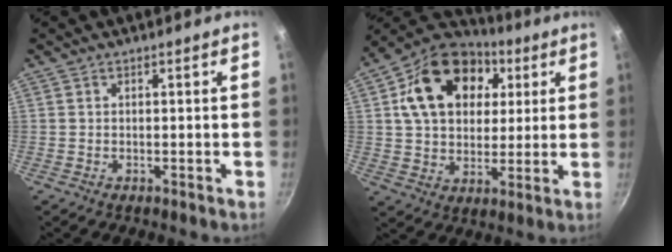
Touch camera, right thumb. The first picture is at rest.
{"total": 20.8, "force": [6.3, 15.0, 12.9], "torque": [-0.199, 0.012, 0.097]}